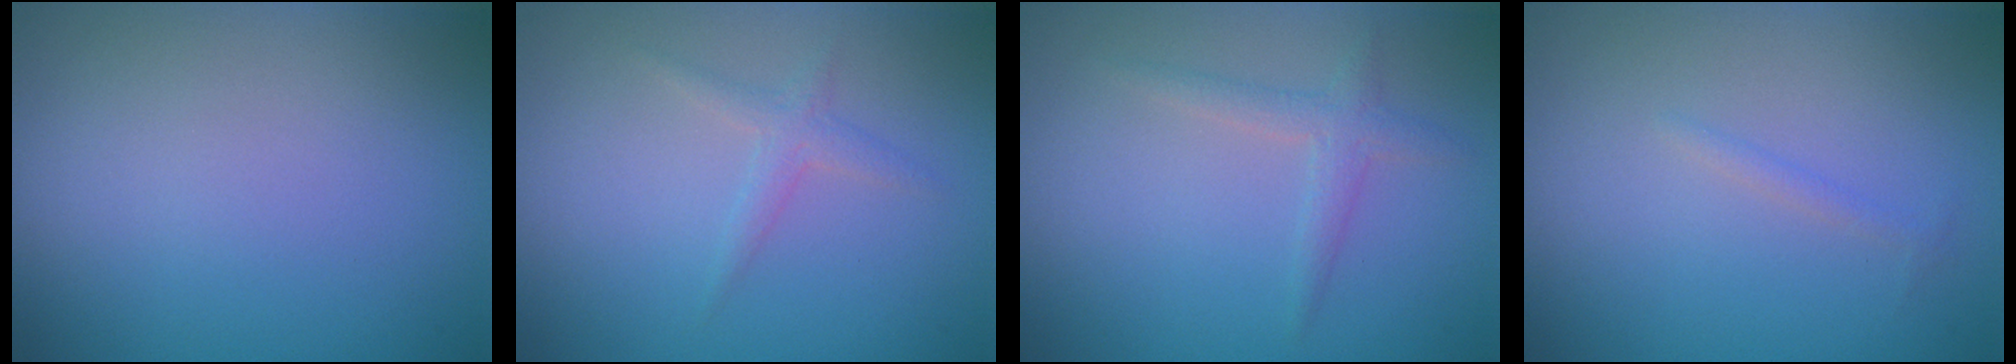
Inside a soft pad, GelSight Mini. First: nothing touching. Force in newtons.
{"total": 1.4, "press": 1.4, "slide": 0.0}
{"total": 1.6, "press": 1.6, "slide": 0.0}
{"total": 0.6, "press": 0.6, "slide": 0.0}